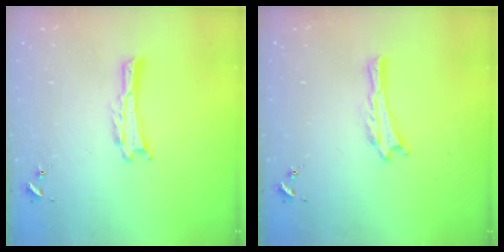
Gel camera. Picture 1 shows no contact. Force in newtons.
{"total": 0.0}